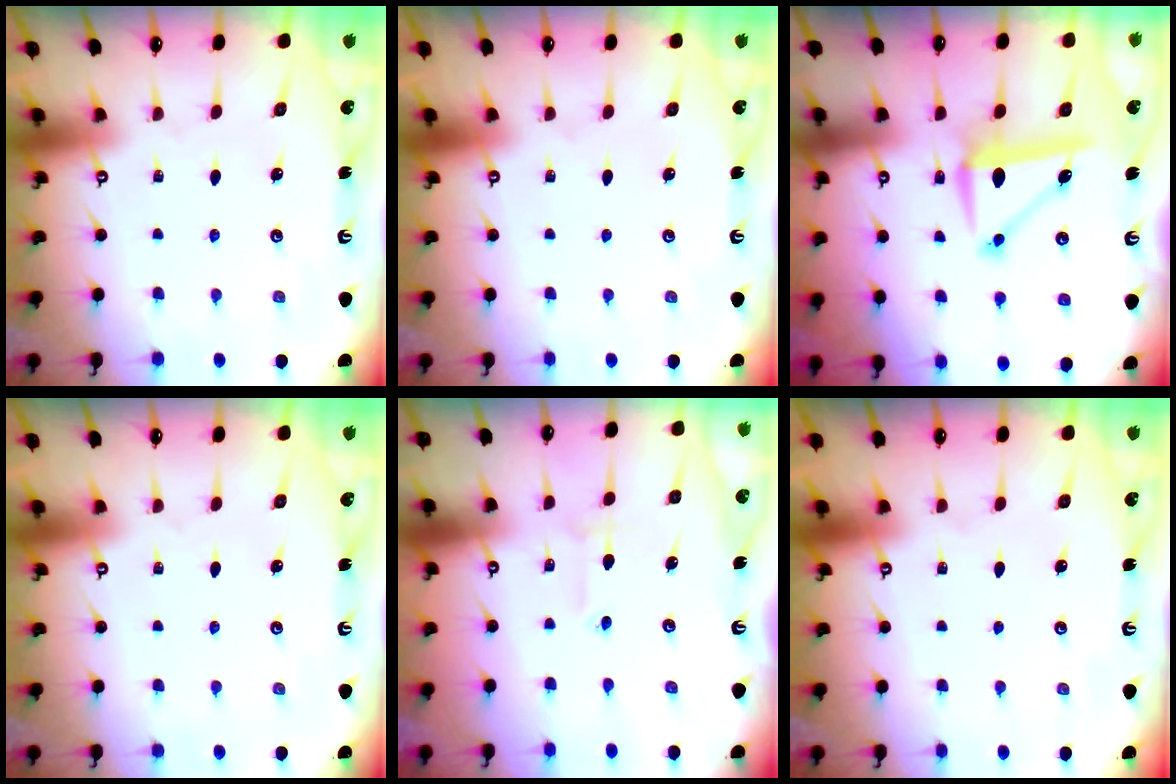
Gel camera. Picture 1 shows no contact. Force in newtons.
{"total": 0.0}
{"total": 7.5, "press": 7.4, "slide": 1.0}
{"total": 0.0}
{"total": 2.6, "press": 2.6, "slide": 0.3}
{"total": 0.0}